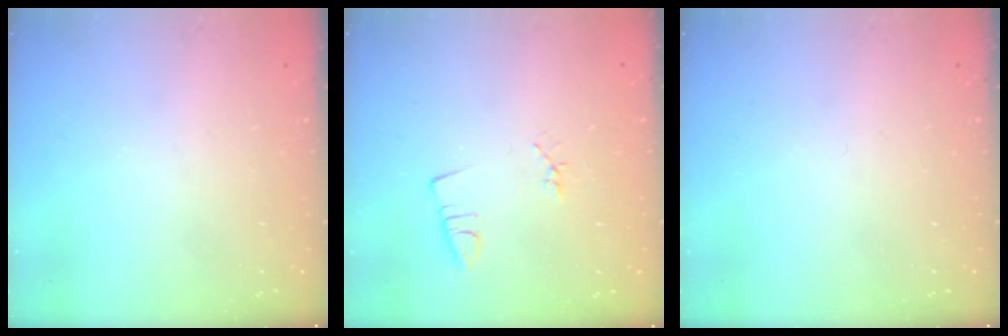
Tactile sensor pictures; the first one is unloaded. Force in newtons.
{"total": 1.9, "press": 1.3, "slide": 1.3}
{"total": 0.0}